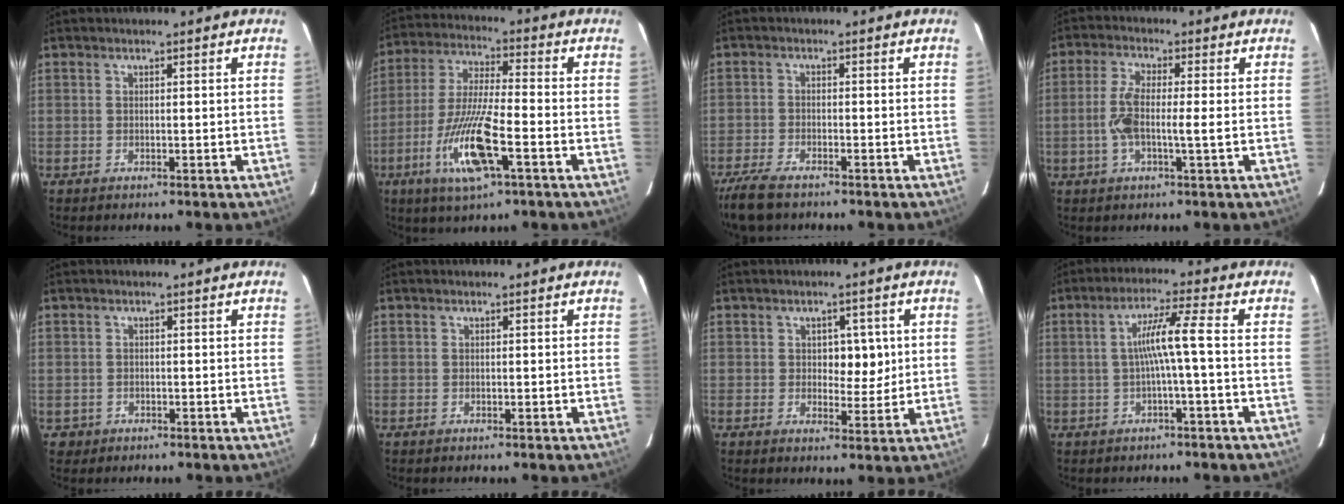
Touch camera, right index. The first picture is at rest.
{"total": 13.0, "force": [-5.2, 1.5, 11.8], "torque": [-0.239, -0.018, -0.096]}
{"total": 6.1, "force": [-4.9, 1.6, 3.2], "torque": [-0.065, -0.014, -0.085]}
{"total": 5.8, "force": [-0.6, 0.6, 5.7], "torque": [-0.126, 0.006, -0.016]}
{"total": 1.7, "force": [-0.5, 1.6, -0.2], "torque": [0.000, 0.007, -0.005]}
{"total": 0.0}
{"total": 4.5, "force": [0.9, 2.8, 3.4], "torque": [-0.035, 0.002, 0.015]}
{"total": 6.0, "force": [-0.4, -0.9, 5.9], "torque": [-0.107, 0.016, -0.004]}